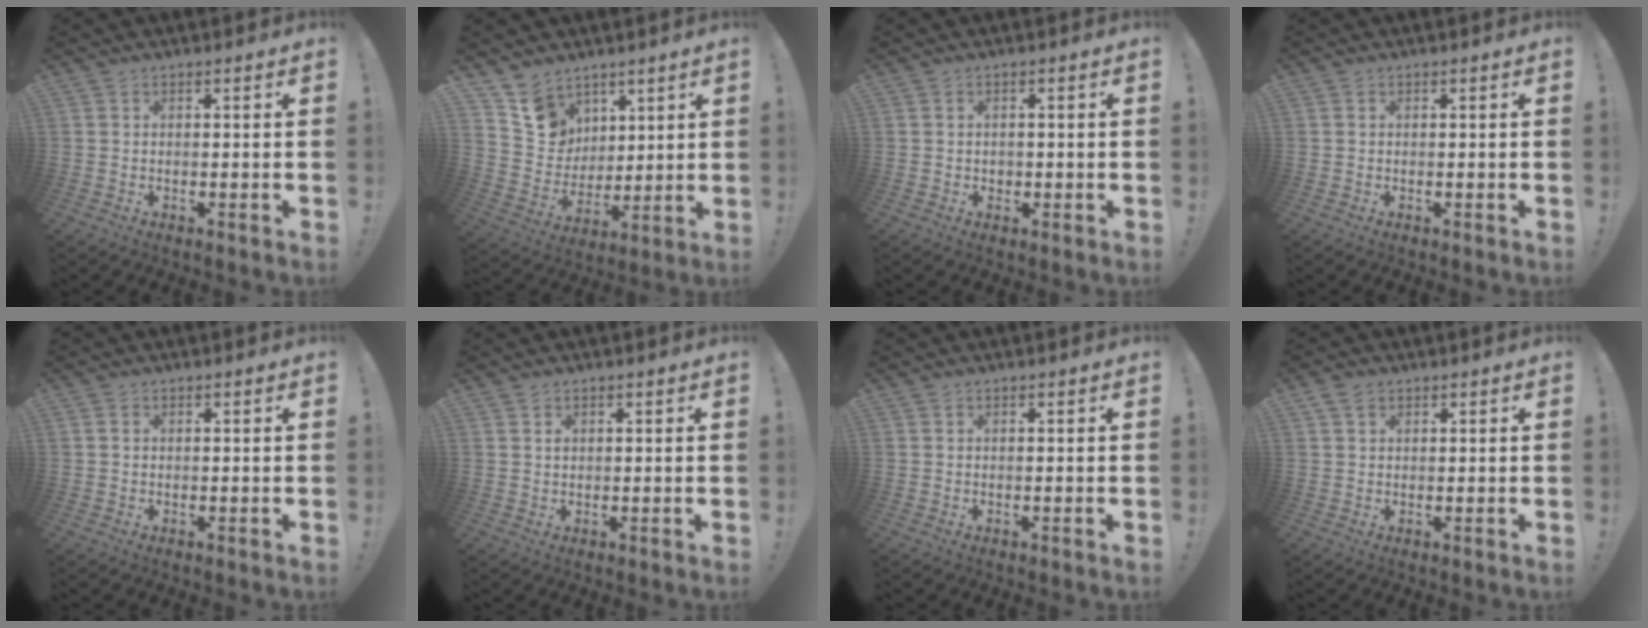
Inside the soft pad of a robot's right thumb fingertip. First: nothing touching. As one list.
[{"total": 10.9, "force": [7.6, 7.7, 1.5], "torque": [-0.038, -0.063, 0.157]}, {"total": 1.0, "force": [-0.1, 1.0, 0.3], "torque": [0.002, -0.001, -0.004]}, {"total": 0.0}, {"total": 0.6, "force": [-0.1, 0.6, 0.0], "torque": [0.002, 0.003, -0.001]}, {"total": 0.8, "force": [0.5, 0.6, 0.1], "torque": [0.000, -0.001, 0.010]}, {"total": 0.0}, {"total": 2.8, "force": [1.6, 1.8, 1.4], "torque": [-0.026, 0.000, 0.030]}]